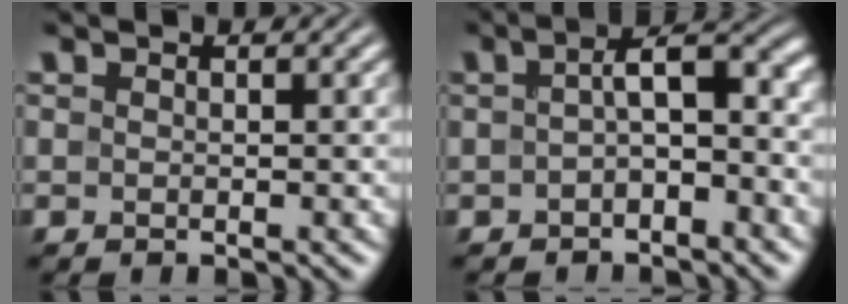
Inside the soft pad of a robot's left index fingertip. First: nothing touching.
{"total": 4.2, "force": [-0.6, 1.7, 3.8], "torque": [-0.059, 0.009, -0.015]}